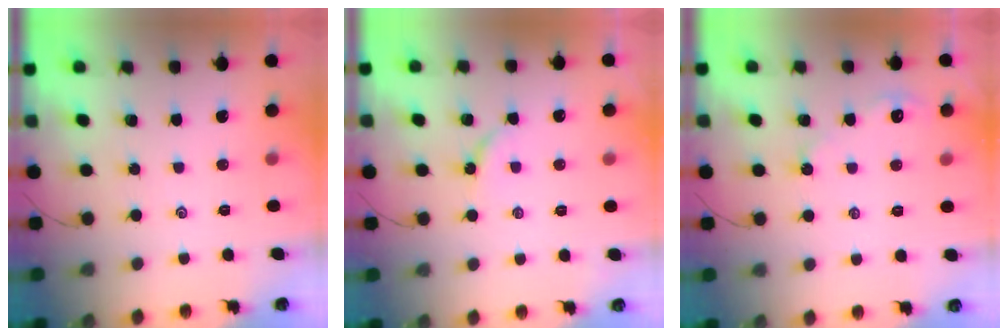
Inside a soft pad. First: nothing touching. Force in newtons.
{"total": 3.6, "press": 3.6, "slide": 0.4}
{"total": 2.8, "press": 2.8, "slide": 0.4}